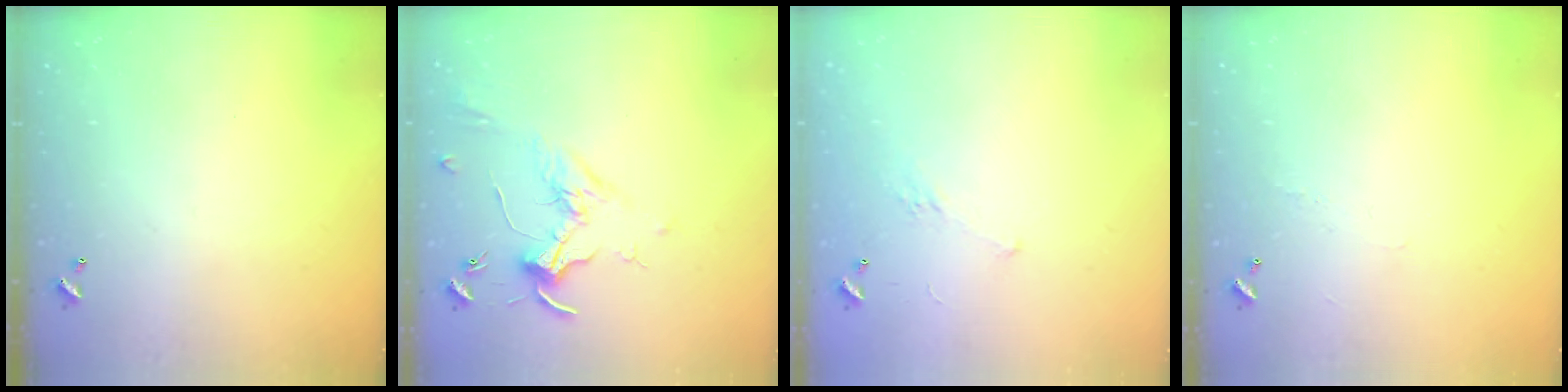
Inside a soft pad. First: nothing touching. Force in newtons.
{"total": 1.7, "press": 1.5, "slide": 0.7}
{"total": 2.8, "press": 2.6, "slide": 1.1}
{"total": 0.9, "press": 0.7, "slide": 0.6}